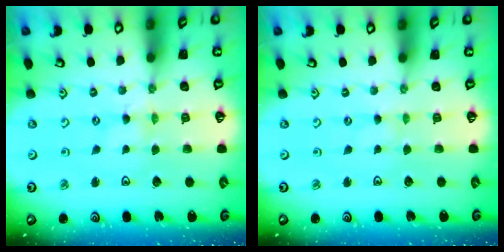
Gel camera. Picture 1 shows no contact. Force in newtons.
{"total": 0.8, "press": 0.8, "slide": 0.1}